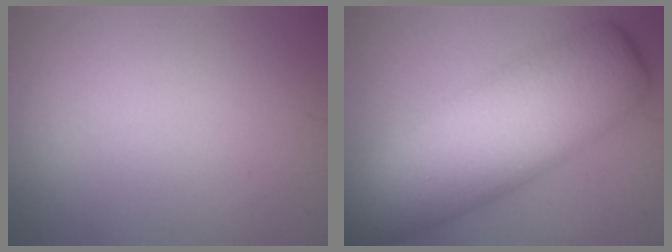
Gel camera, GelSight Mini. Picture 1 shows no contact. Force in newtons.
{"total": 12.4, "press": 12.4, "slide": 0.2}